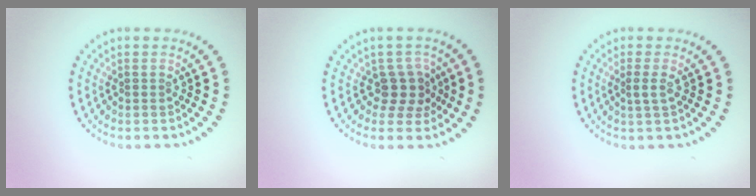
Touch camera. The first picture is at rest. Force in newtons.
{"total": 2.7, "press": 2.1, "slide": 1.6}
{"total": 1.0, "press": 0.9, "slide": 0.6}